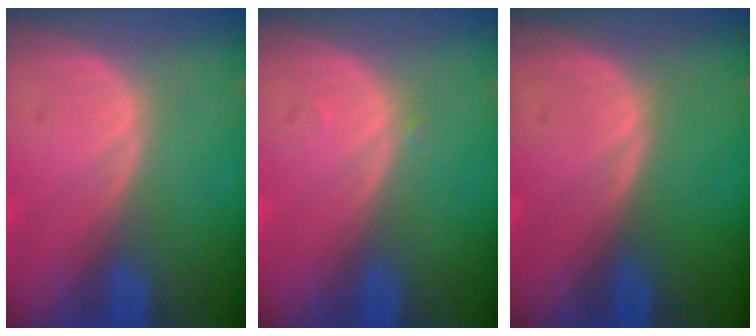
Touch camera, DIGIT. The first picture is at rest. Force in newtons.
{"total": 0.5, "press": 0.4, "slide": 0.3}
{"total": 0.0}